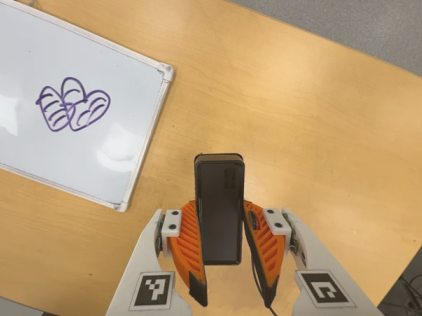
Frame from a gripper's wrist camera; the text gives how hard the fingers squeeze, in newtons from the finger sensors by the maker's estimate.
{"total": 4.5, "left": 3.3, "right": 5.7}